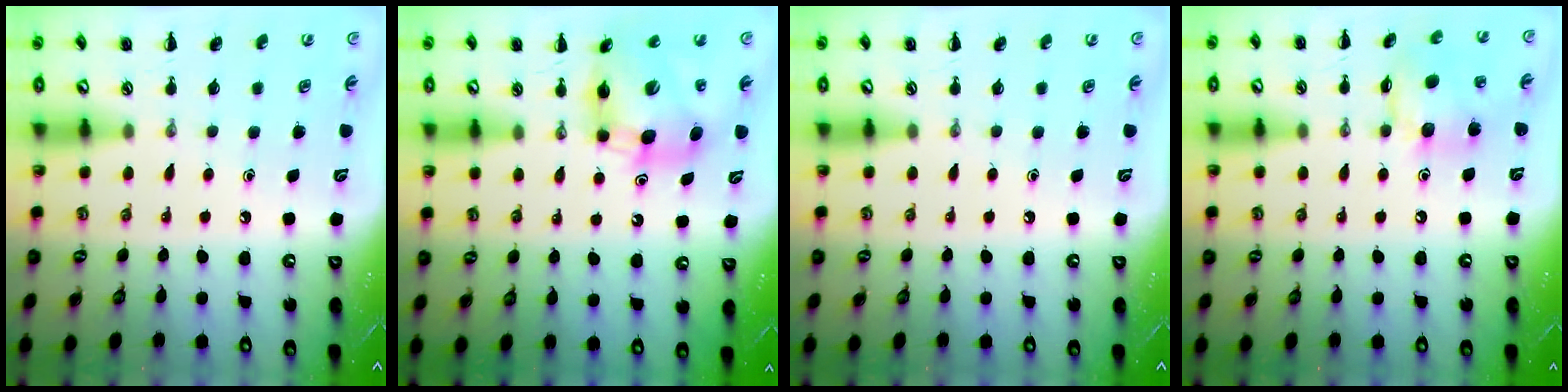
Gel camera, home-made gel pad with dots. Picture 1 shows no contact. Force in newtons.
{"total": 9.7, "press": 9.6, "slide": 1.7}
{"total": 0.0}
{"total": 11.6, "press": 11.5, "slide": 1.6}